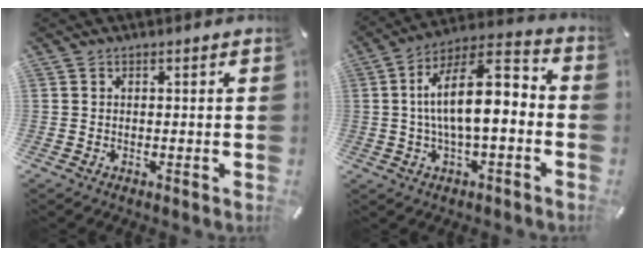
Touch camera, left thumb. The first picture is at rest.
{"total": 15.0, "force": [0.2, 6.0, 13.7], "torque": [-0.233, -0.008, -0.002]}